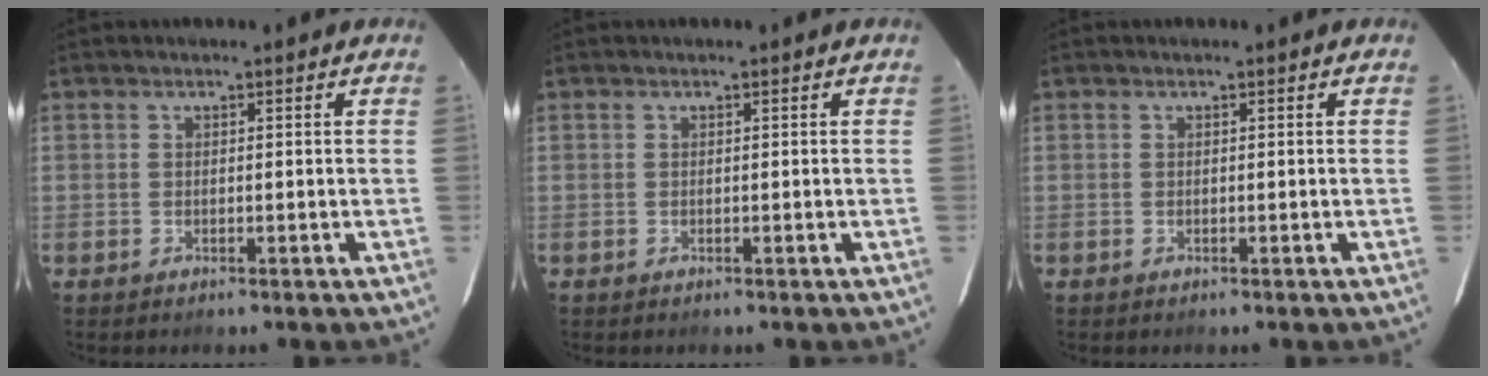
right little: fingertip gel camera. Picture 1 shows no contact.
{"total": 0.0}
{"total": 0.0}